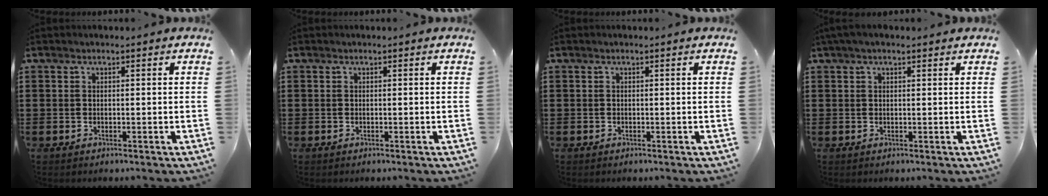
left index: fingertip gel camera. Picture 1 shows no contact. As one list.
[{"total": 0.0}, {"total": 0.0}, {"total": 1.5, "force": [0.8, 0.5, 1.1], "torque": [-0.022, 0.004, 0.015]}]